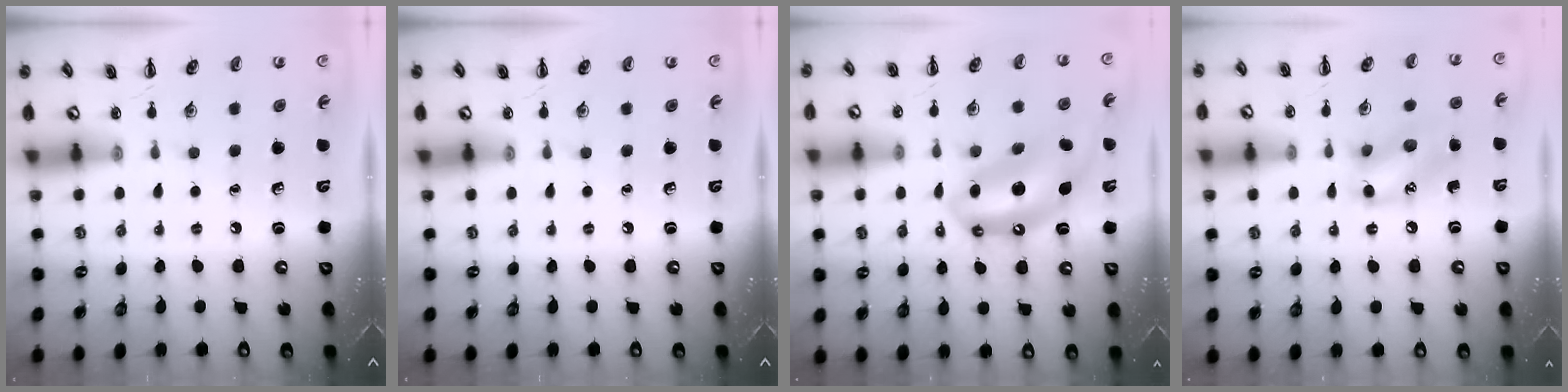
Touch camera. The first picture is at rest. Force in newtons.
{"total": 0.0}
{"total": 12.4, "press": 11.9, "slide": 3.5}
{"total": 11.4, "press": 11.3, "slide": 0.5}